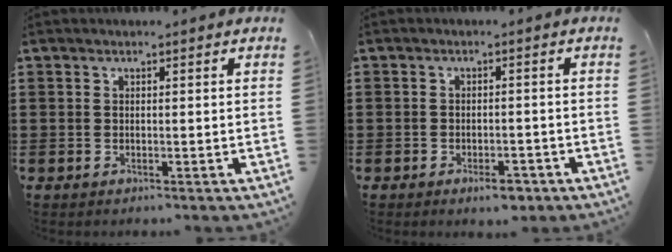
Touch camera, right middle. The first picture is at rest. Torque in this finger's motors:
{"motor_torque": [0.91, -0.85, 0.22, 0.01]}